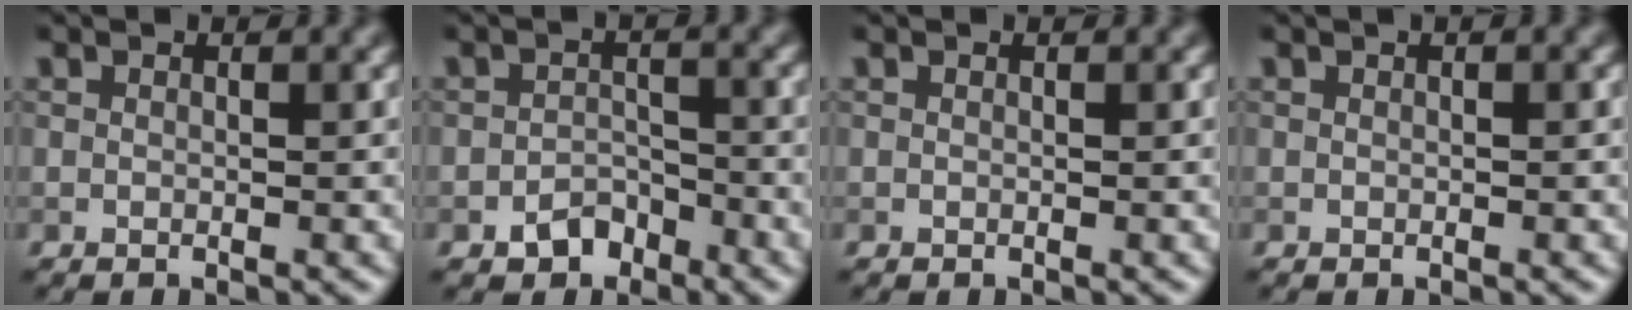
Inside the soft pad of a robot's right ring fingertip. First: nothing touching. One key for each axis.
{"total": 2.6, "fx": -1.8, "fy": 1.6, "fz": 1.0, "tx": -0.009, "ty": 0.006, "tz": -0.031}
{"total": 0.0}
{"total": 0.7, "fx": 0.3, "fy": 0.1, "fz": 0.7, "tx": -0.011, "ty": 0.005, "tz": 0.003}